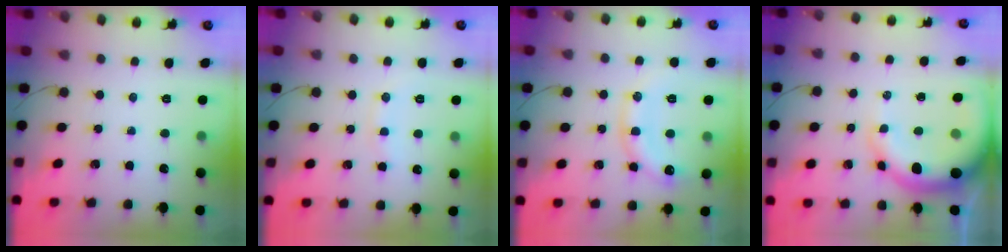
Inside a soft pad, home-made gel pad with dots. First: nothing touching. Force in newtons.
{"total": 6.9, "press": 6.8, "slide": 1.2}
{"total": 13.8, "press": 13.7, "slide": 1.6}
{"total": 12.8, "press": 12.3, "slide": 3.4}